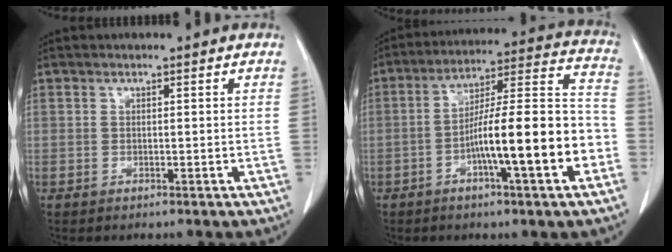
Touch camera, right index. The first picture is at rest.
{"total": 16.4, "force": [-5.2, 1.4, 15.5], "torque": [-0.240, 0.017, -0.083]}